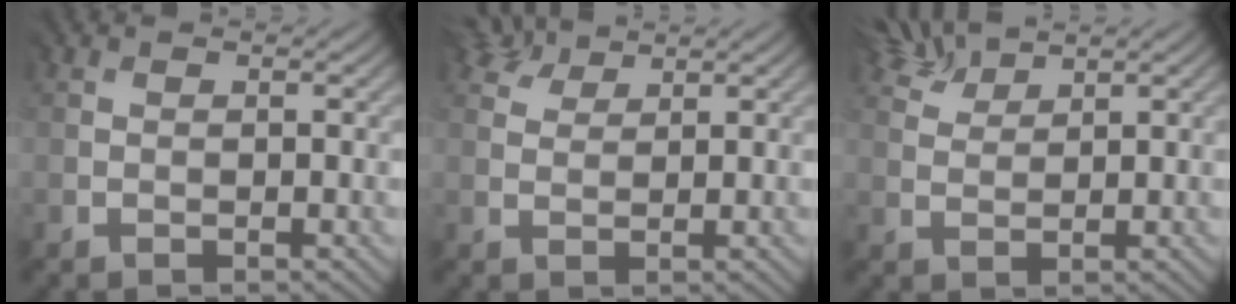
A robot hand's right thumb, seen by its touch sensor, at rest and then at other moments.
{"total": 3.7, "force": [3.3, 1.5, 0.7], "torque": [-0.024, 0.011, 0.064]}
{"total": 3.6, "force": [3.3, 1.1, 0.8], "torque": [-0.028, 0.011, 0.075]}